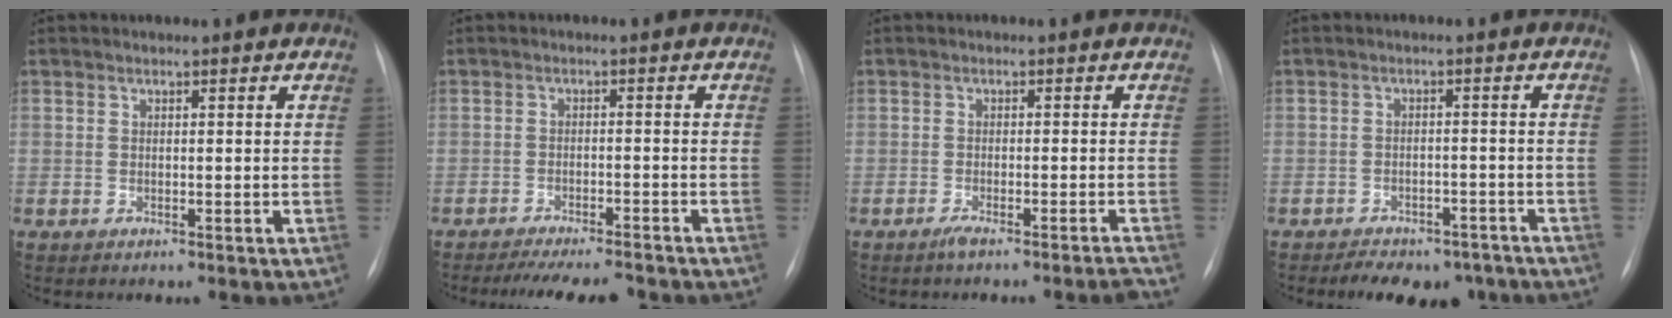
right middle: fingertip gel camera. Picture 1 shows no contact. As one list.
[{"total": 9.1, "force": [-8.3, 1.4, 3.4], "torque": [-0.043, -0.004, -0.116]}, {"total": 3.6, "force": [-3.1, -0.8, 1.7], "torque": [-0.024, 0.002, -0.048]}, {"total": 10.1, "force": [-8.1, 5.0, 3.5], "torque": [-0.042, 0.010, -0.101]}]